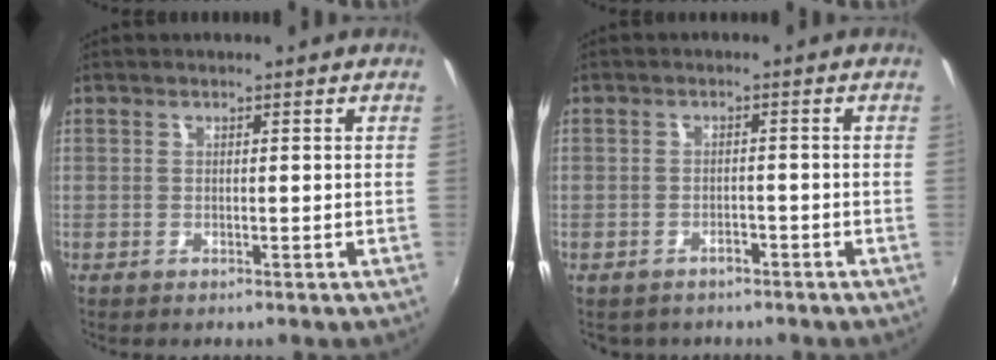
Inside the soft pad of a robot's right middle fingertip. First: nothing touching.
{"total": 3.1, "force": [-2.3, 1.9, 0.8], "torque": [-0.023, -0.004, -0.030]}